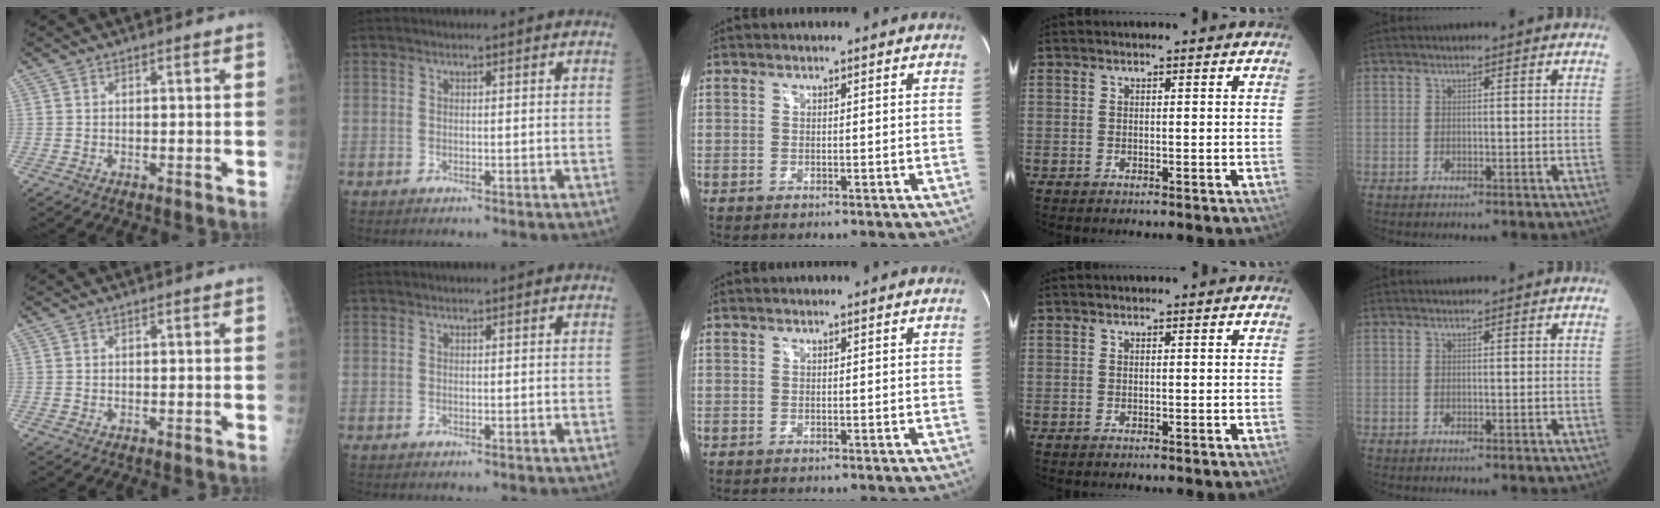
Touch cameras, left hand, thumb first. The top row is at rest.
{}